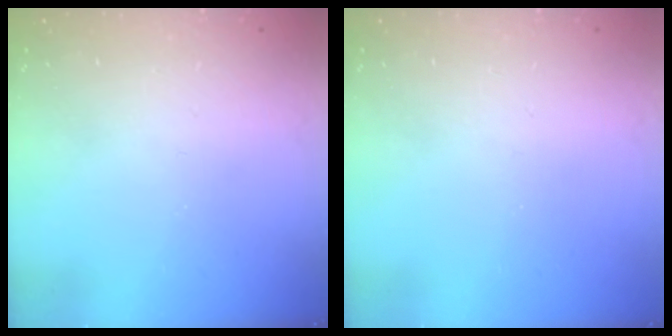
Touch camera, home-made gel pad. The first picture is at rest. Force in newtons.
{"total": 0.0}